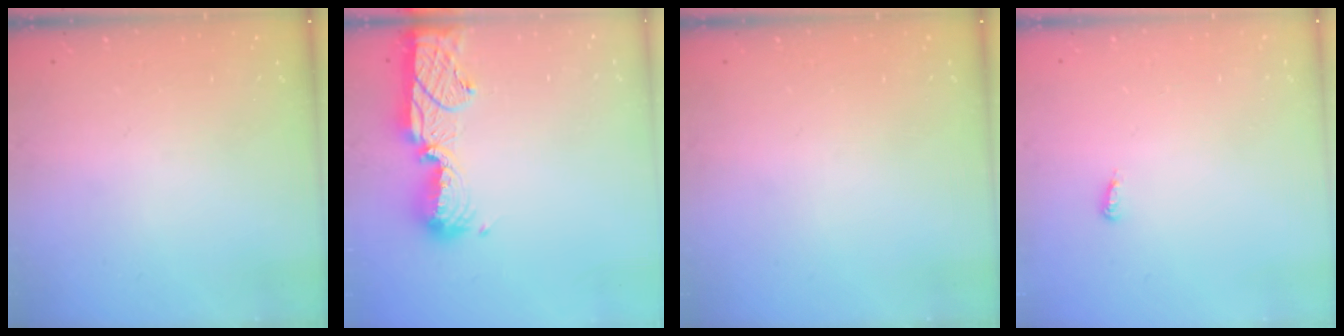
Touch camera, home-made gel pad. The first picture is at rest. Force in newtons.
{"total": 13.4, "press": 13.3, "slide": 1.0}
{"total": 0.0}
{"total": 3.7, "press": 3.7, "slide": 0.2}